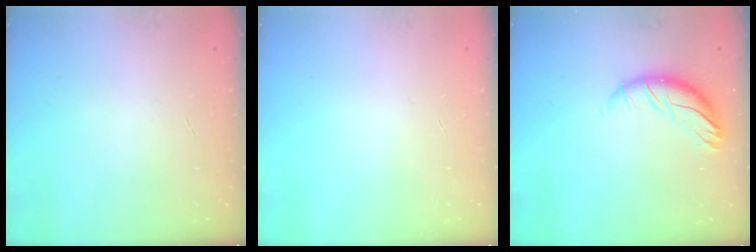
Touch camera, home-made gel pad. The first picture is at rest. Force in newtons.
{"total": 0.0}
{"total": 9.5, "press": 9.4, "slide": 0.8}